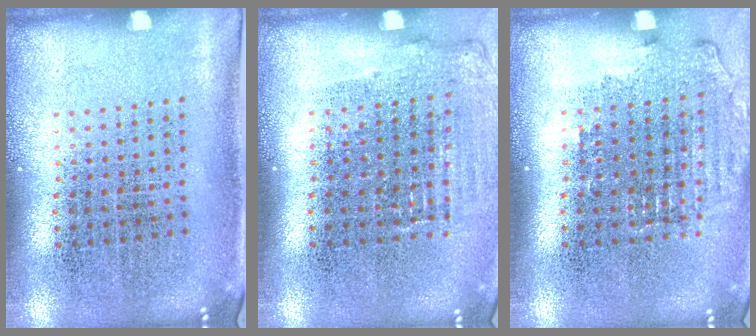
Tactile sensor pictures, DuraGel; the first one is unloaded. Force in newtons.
{"total": 1.1, "press": 1.1, "slide": 0.4}
{"total": 1.6, "press": 1.4, "slide": 0.6}